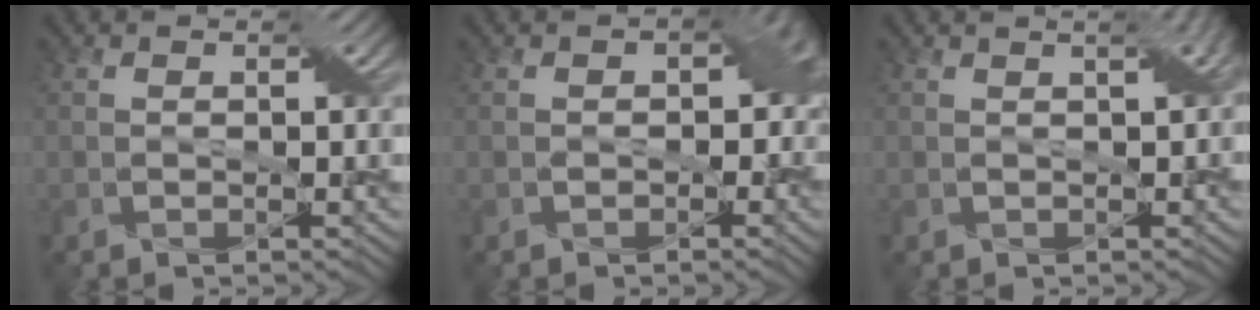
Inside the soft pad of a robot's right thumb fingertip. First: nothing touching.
{"total": 4.6, "force": [-0.3, 3.4, 3.0], "torque": [-0.036, -0.006, -0.006]}
{"total": 3.7, "force": [1.8, 1.2, 3.1], "torque": [-0.038, 0.019, 0.009]}